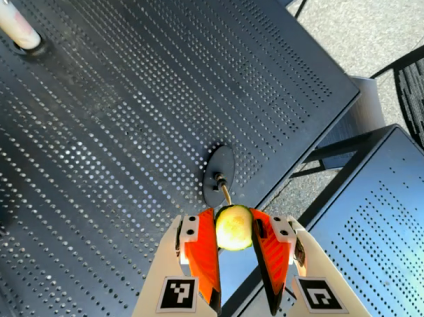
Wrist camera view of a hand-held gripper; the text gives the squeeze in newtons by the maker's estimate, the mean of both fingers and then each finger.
{"total": 5.9, "left": 5.3, "right": 6.4}